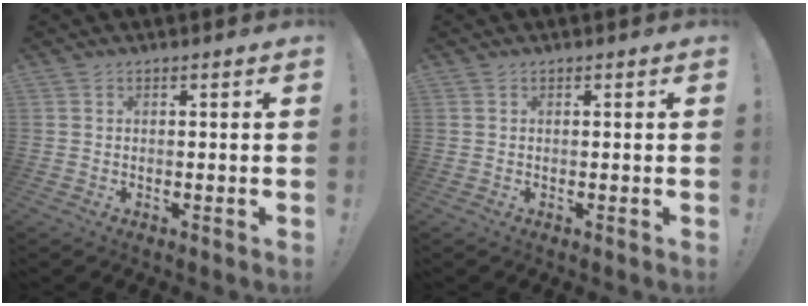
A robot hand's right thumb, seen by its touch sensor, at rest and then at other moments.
{"total": 0.0}